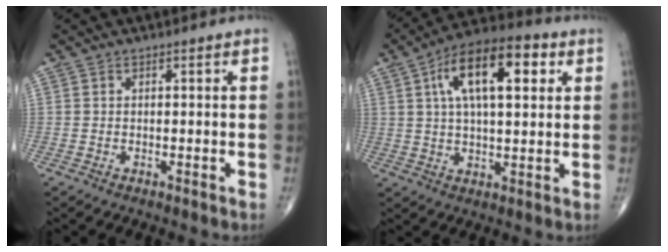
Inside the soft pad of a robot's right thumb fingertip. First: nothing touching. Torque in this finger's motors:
{"motor_torque": [1.02, 3.99, 1.51, 0.54, 0.41]}